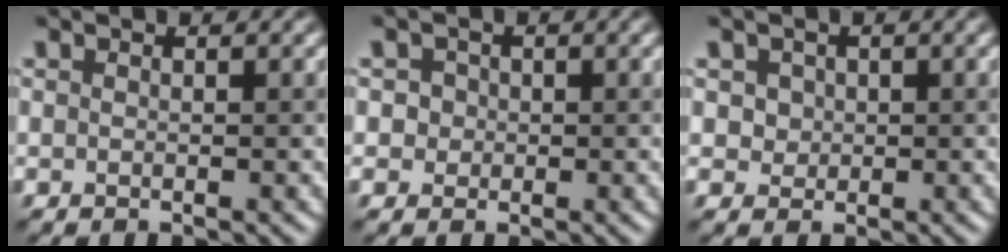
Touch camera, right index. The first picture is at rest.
{"total": 1.2, "force": [0.3, 1.2, 0.0], "torque": [0.006, 0.014, 0.007]}
{"total": 1.6, "force": [0.7, 1.4, 0.3], "torque": [-0.009, 0.018, 0.022]}